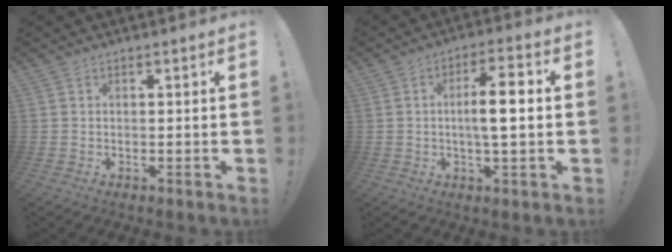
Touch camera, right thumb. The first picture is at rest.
{"total": 9.3, "force": [-0.1, 2.3, 9.0], "torque": [-0.148, 0.005, -0.009]}